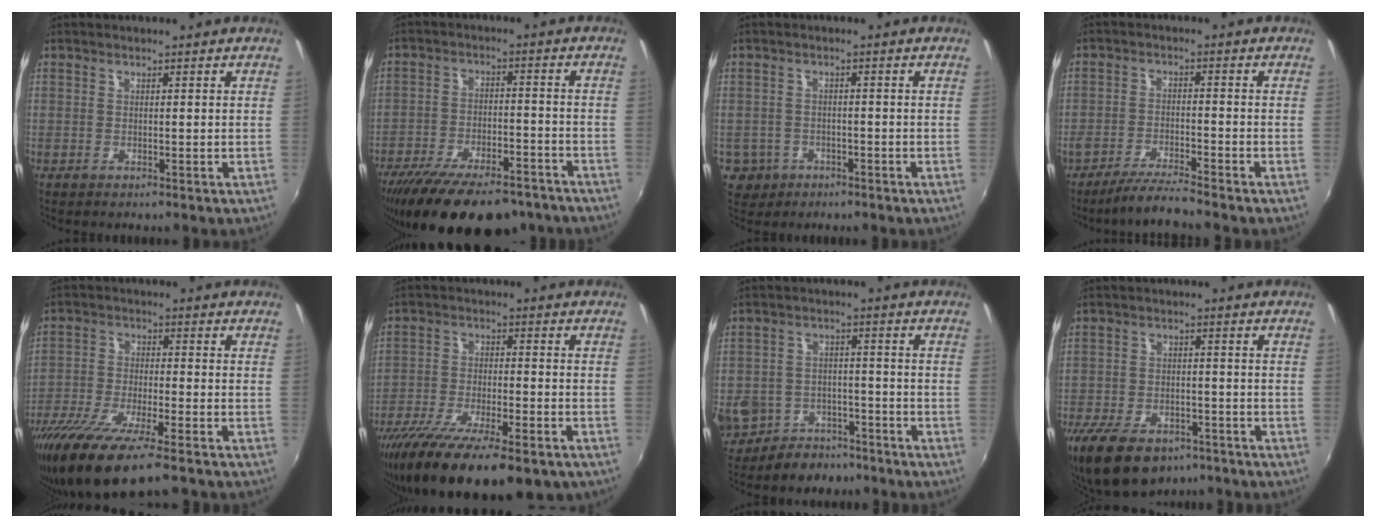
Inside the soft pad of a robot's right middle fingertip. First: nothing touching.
{"total": 21.8, "force": [-17.2, 7.4, 11.3], "torque": [-0.216, -0.035, -0.247]}
{"total": 6.4, "force": [-2.5, 5.6, 1.7], "torque": [-0.059, -0.001, -0.032]}
{"total": 6.0, "force": [-5.4, -0.4, 2.6], "torque": [-0.068, -0.008, -0.099]}
{"total": 14.6, "force": [-10.6, 2.6, 9.7], "torque": [-0.201, -0.050, -0.194]}
{"total": 20.8, "force": [-14.8, 6.3, 13.2], "torque": [-0.249, -0.060, -0.233]}
{"total": 16.0, "force": [-8.7, 11.9, 6.3], "torque": [-0.188, 0.010, -0.120]}
{"total": 15.0, "force": [-10.2, 8.0, 7.6], "torque": [-0.184, -0.027, -0.166]}